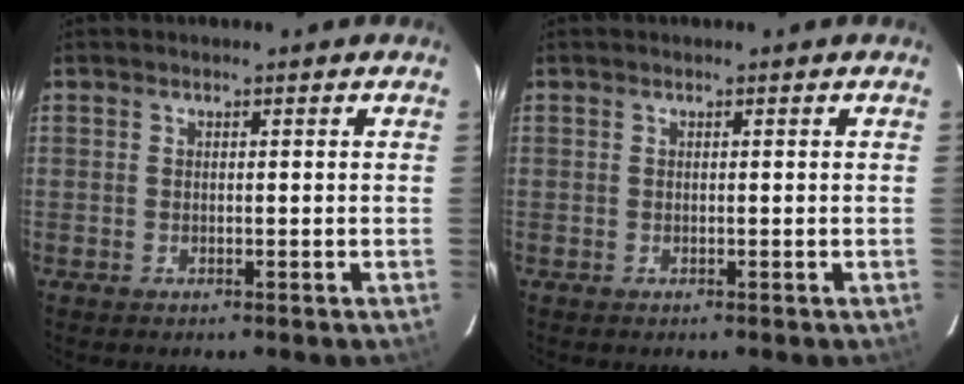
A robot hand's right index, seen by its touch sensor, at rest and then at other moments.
{"total": 0.0}